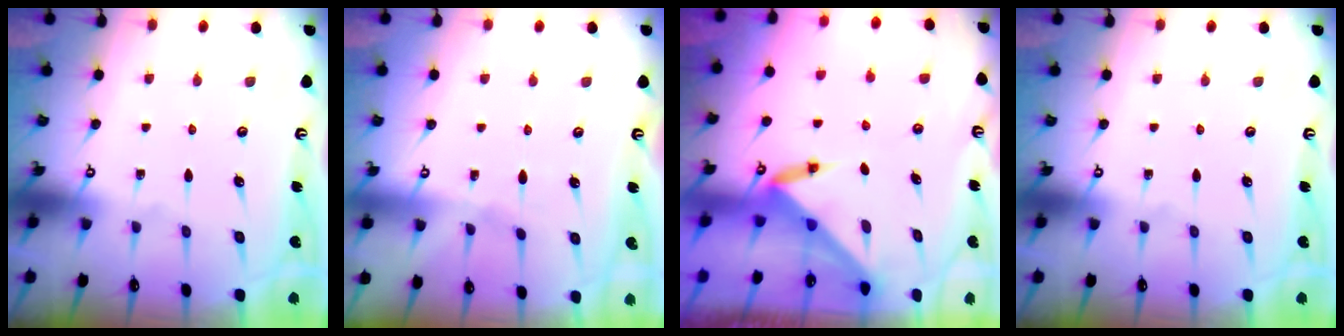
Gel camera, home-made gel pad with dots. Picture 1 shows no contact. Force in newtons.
{"total": 2.8, "press": 2.8, "slide": 0.4}
{"total": 3.6, "press": 3.6, "slide": 0.3}
{"total": 0.0}